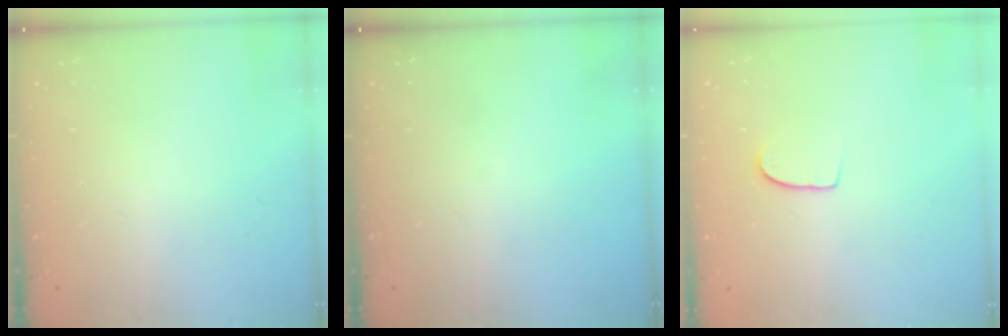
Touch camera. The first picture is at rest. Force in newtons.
{"total": 0.0}
{"total": 6.5, "press": 6.5, "slide": 0.5}